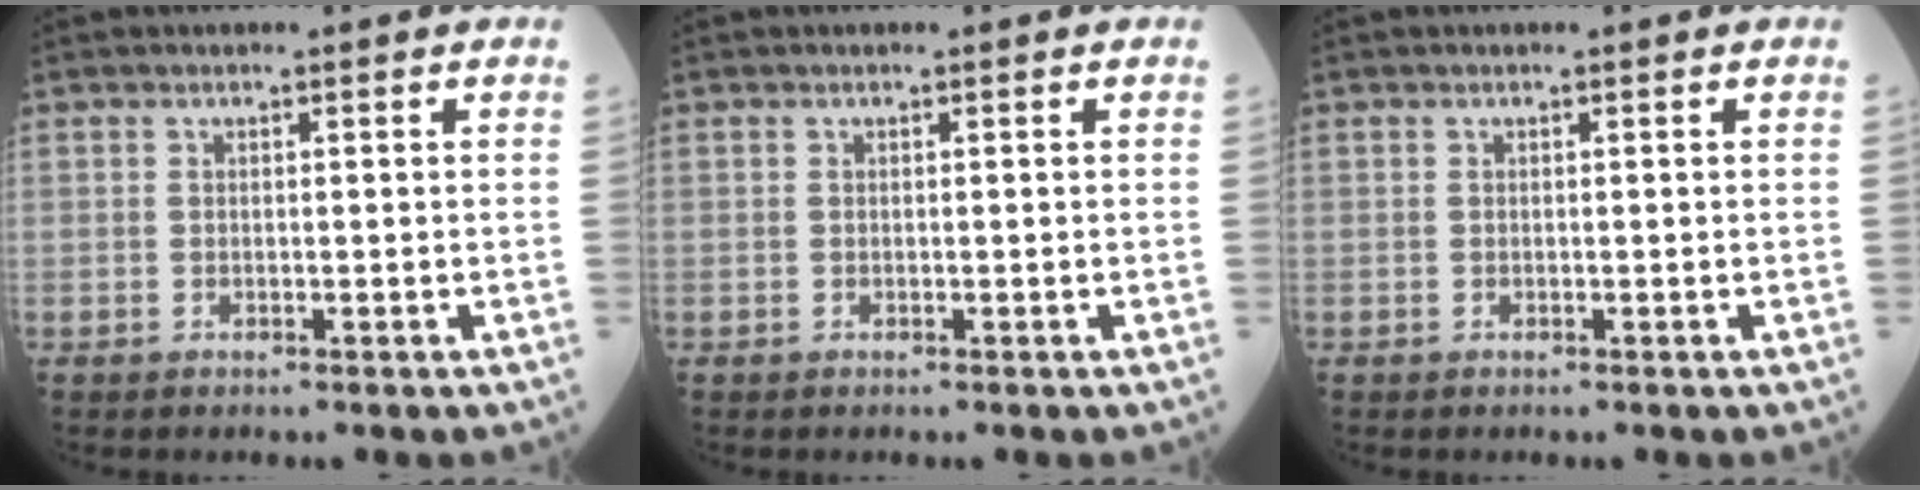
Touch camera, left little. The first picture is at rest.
{"total": 0.0}
{"total": 0.0}